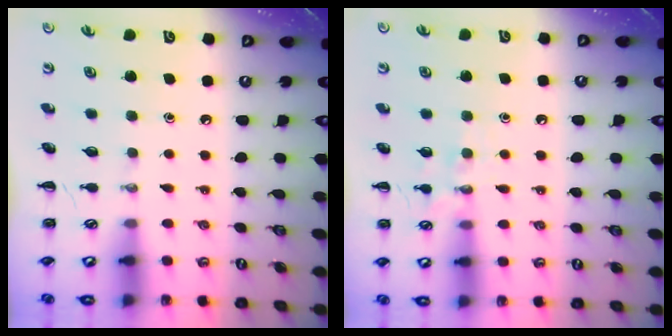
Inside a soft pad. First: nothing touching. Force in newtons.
{"total": 7.5, "press": 7.4, "slide": 1.1}